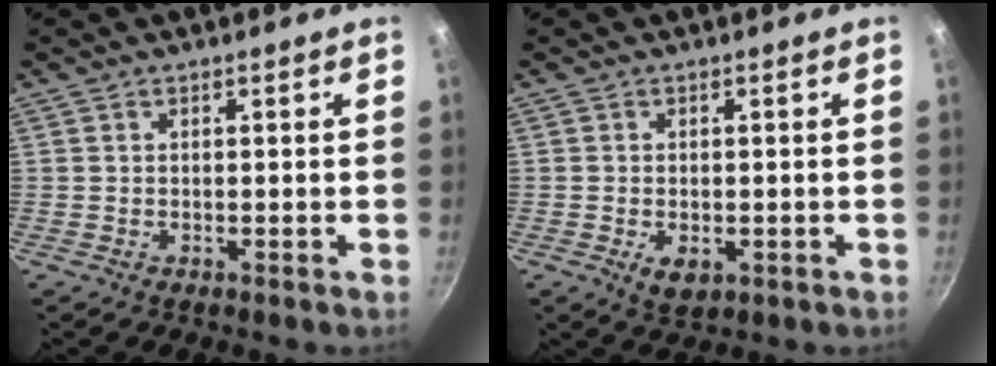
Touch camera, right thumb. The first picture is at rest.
{"total": 3.9, "force": [-1.1, 2.4, 2.9], "torque": [-0.038, -0.004, -0.010]}